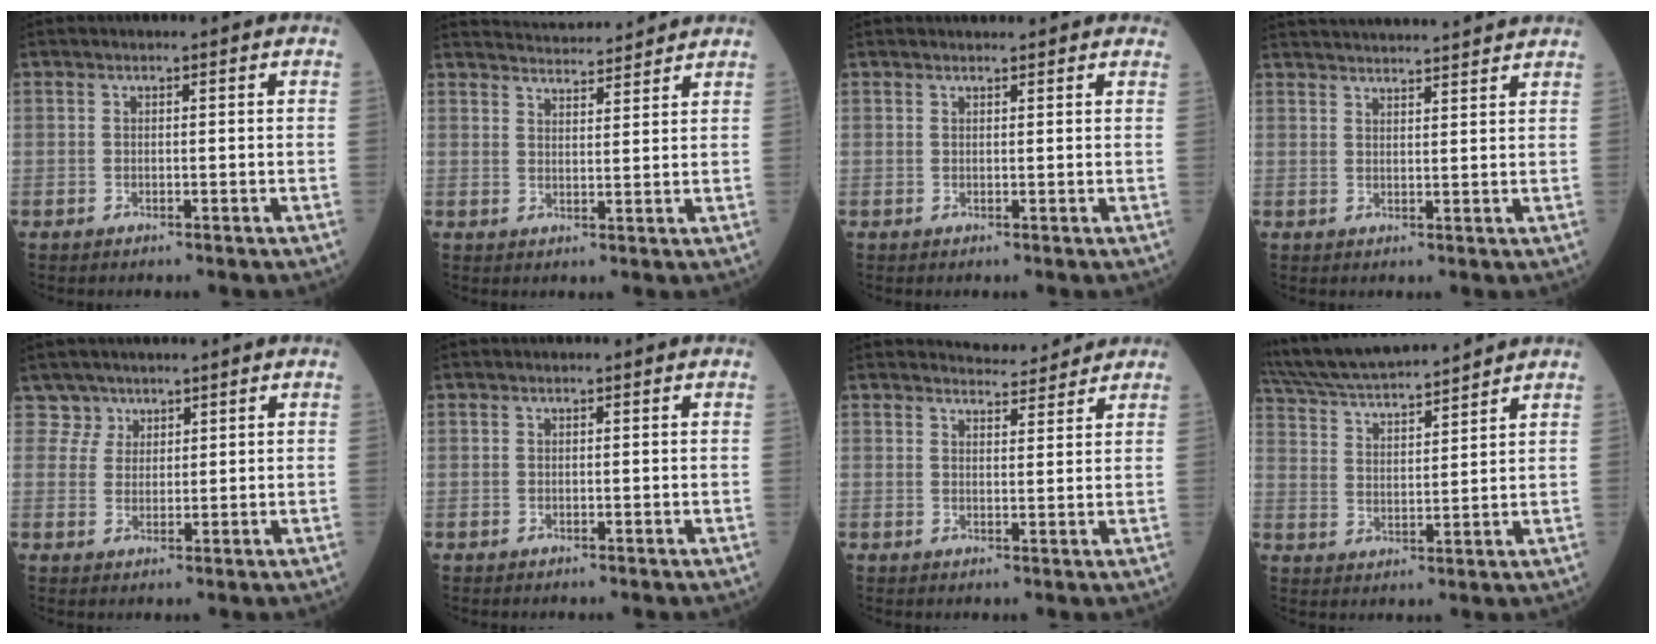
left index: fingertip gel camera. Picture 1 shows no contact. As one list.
[{"total": 9.6, "force": [9.4, 0.6, 1.8], "torque": [-0.029, 0.019, 0.132]}, {"total": 4.2, "force": [3.8, 1.0, 1.3], "torque": [-0.013, 0.026, 0.038]}, {"total": 15.2, "force": [14.6, 0.2, 4.3], "torque": [-0.075, 0.017, 0.201]}, {"total": 2.7, "force": [1.9, 1.7, -0.7], "torque": [0.023, 0.004, 0.033]}, {"total": 0.0}, {"total": 4.7, "force": [4.7, 0.8, 0.0], "torque": [-0.005, 0.009, 0.059]}, {"total": 15.2, "force": [14.1, 1.1, 5.6], "torque": [-0.110, 0.026, 0.244]}]